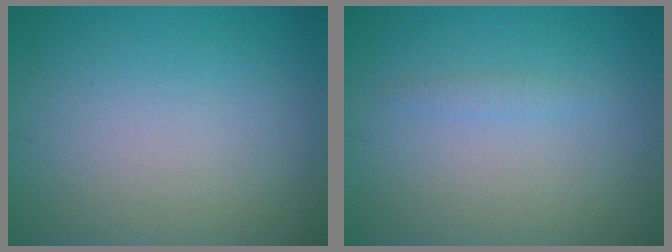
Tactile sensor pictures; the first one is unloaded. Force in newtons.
{"total": 0.8, "press": 0.8, "slide": 0.1}